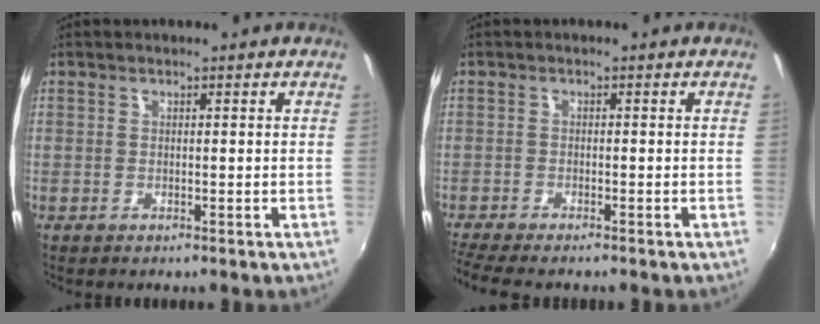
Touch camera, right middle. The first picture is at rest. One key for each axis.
{"total": 6.7, "fx": -5.9, "fy": 0.6, "fz": 3.2, "tx": -0.084, "ty": -0.035, "tz": -0.104}